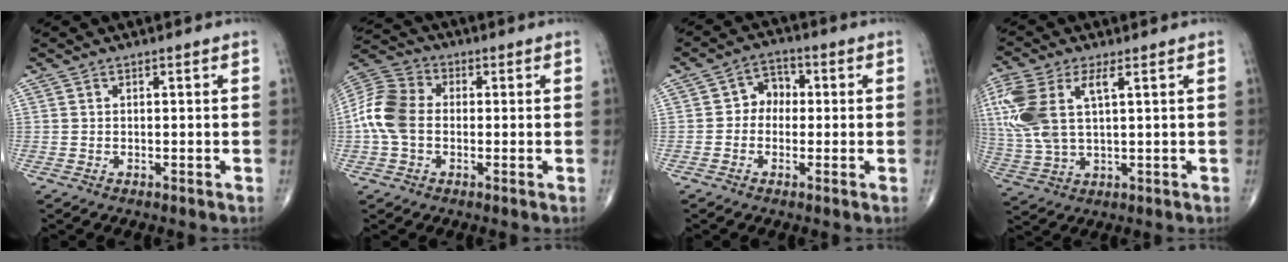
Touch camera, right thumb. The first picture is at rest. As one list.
[{"total": 10.5, "force": [-0.9, 7.6, 7.3], "torque": [-0.149, 0.030, -0.030]}, {"total": 5.0, "force": [-0.3, 4.2, 2.7], "torque": [-0.012, 0.023, -0.019]}, {"total": 14.1, "force": [3.7, 6.9, 11.7], "torque": [-0.294, 0.008, 0.078]}]